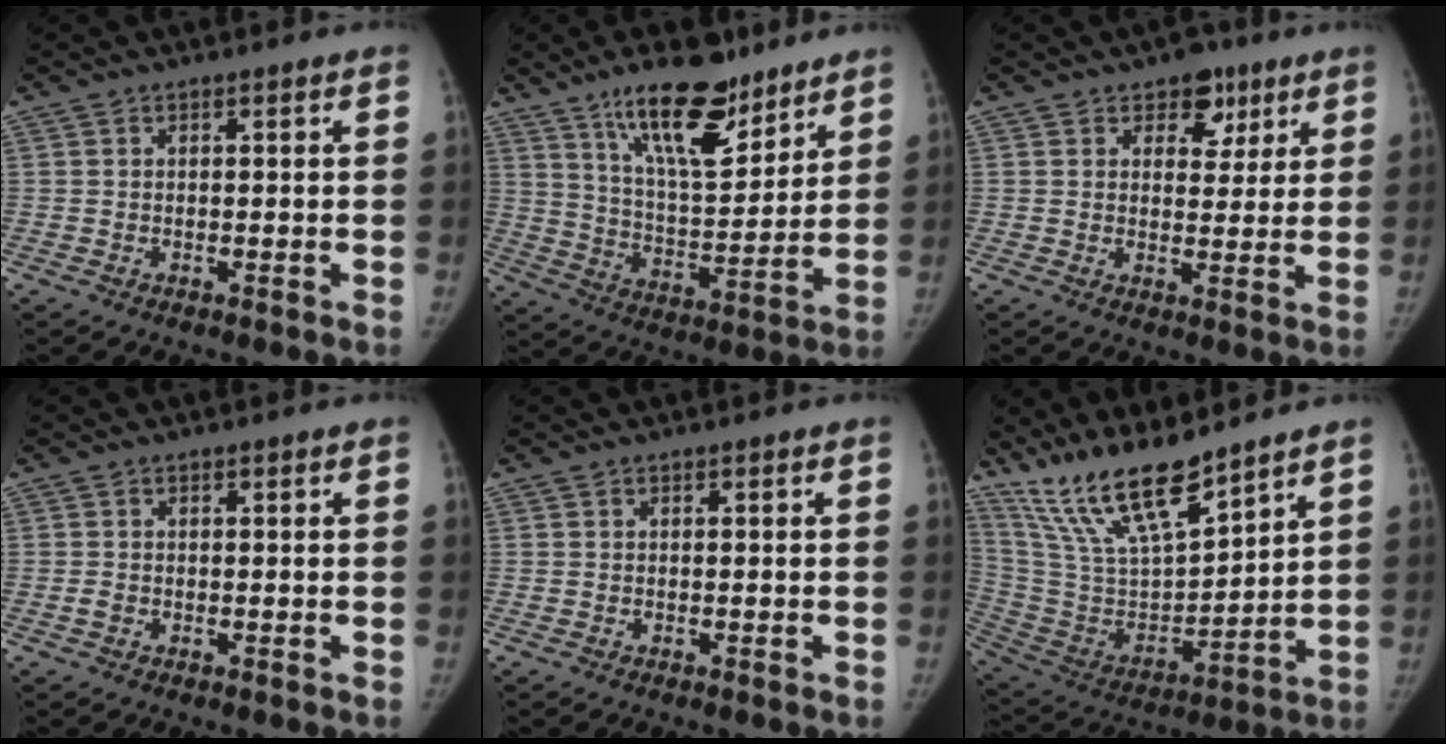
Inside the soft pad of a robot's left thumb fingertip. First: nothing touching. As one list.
[{"total": 17.3, "force": [12.0, 6.2, 10.9], "torque": [-0.140, -0.075, 0.208]}, {"total": 6.4, "force": [3.7, 4.3, 2.9], "torque": [0.000, -0.015, 0.049]}, {"total": 0.9, "force": [-0.2, 0.8, 0.5], "torque": [-0.007, 0.000, -0.004]}, {"total": 0.0}, {"total": 17.7, "force": [14.2, 3.8, 9.8], "torque": [-0.162, -0.071, 0.284]}]